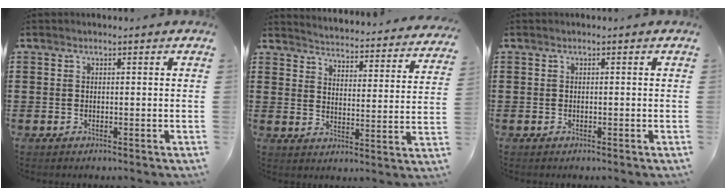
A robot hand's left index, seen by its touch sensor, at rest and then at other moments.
{"total": 3.2, "force": [3.1, -0.6, 0.0], "torque": [-0.024, -0.038, 0.045]}
{"total": 0.0}